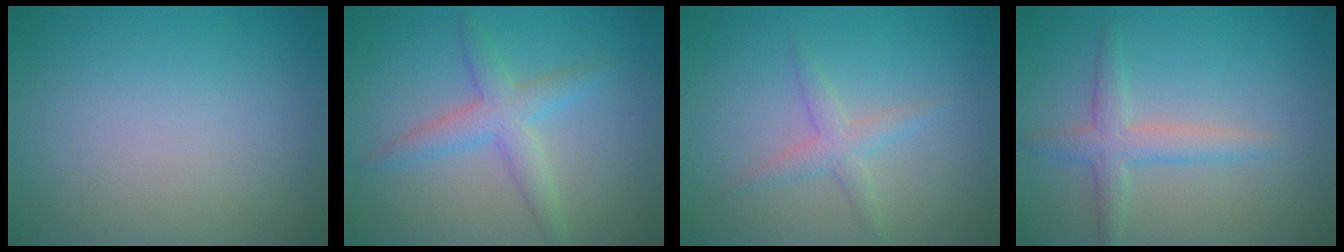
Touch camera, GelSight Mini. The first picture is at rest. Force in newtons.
{"total": 3.2, "press": 3.2, "slide": 0.0}
{"total": 2.0, "press": 2.0, "slide": 0.1}
{"total": 2.7, "press": 2.7, "slide": 0.0}